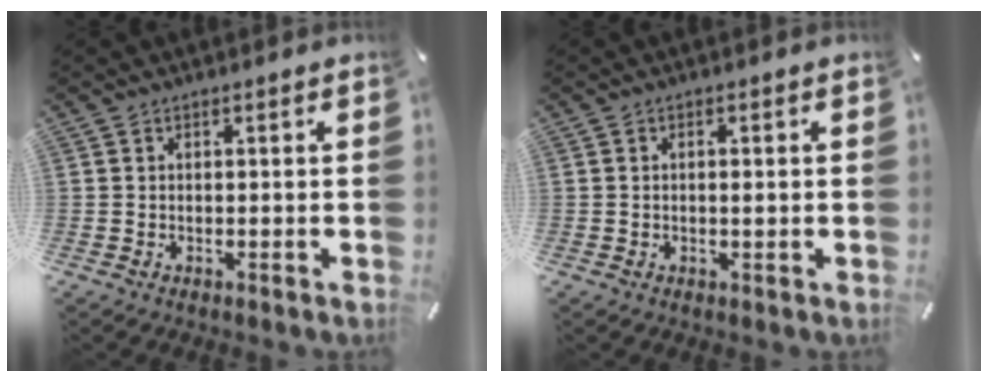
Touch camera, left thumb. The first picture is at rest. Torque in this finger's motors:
{"motor_torque": [-0.03, -0.22, -0.07, 0.05, -0.01]}